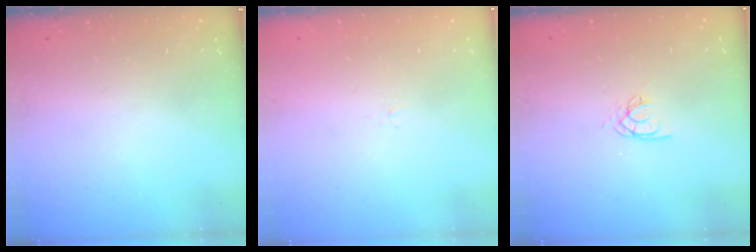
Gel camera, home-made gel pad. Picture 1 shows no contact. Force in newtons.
{"total": 1.6, "press": 1.5, "slide": 0.3}
{"total": 2.6, "press": 2.6, "slide": 0.1}